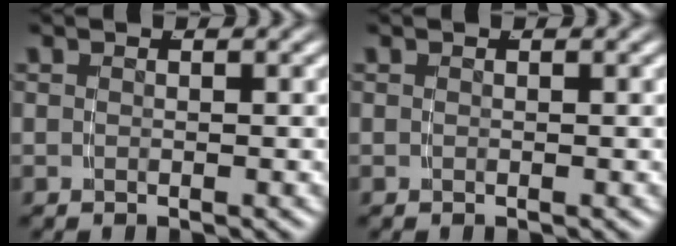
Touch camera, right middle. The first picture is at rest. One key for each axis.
{"total": 0.0}